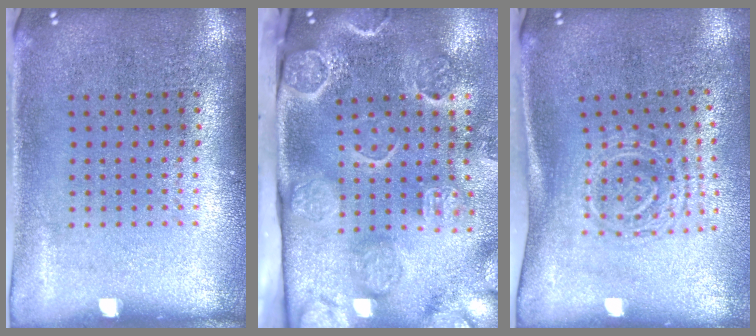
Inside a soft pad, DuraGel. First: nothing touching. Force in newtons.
{"total": 4.7, "press": 3.6, "slide": 3.1}
{"total": 1.7, "press": 1.2, "slide": 1.2}